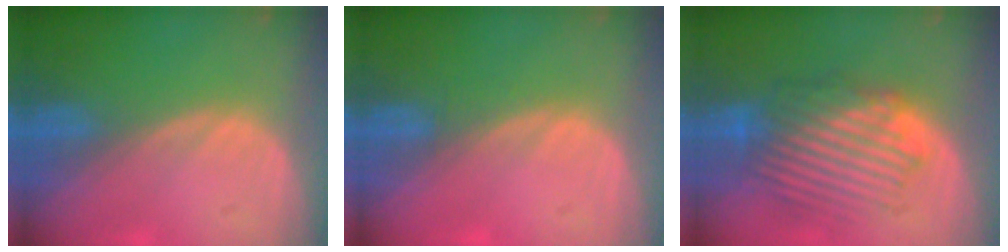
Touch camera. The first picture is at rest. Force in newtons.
{"total": 0.6, "press": 0.6, "slide": 0.2}
{"total": 8.9, "press": 8.6, "slide": 2.2}